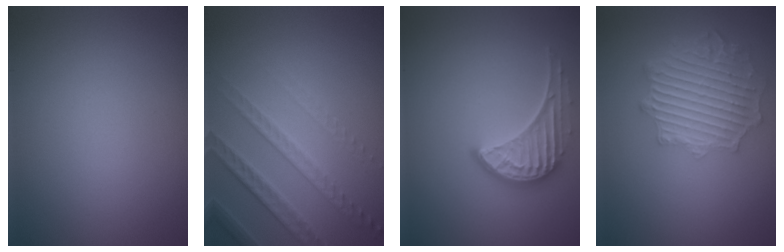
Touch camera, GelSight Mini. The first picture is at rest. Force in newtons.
{"total": 5.0, "press": 3.2, "slide": 3.9}
{"total": 3.4, "press": 3.0, "slide": 1.7}
{"total": 6.4, "press": 4.9, "slide": 4.0}